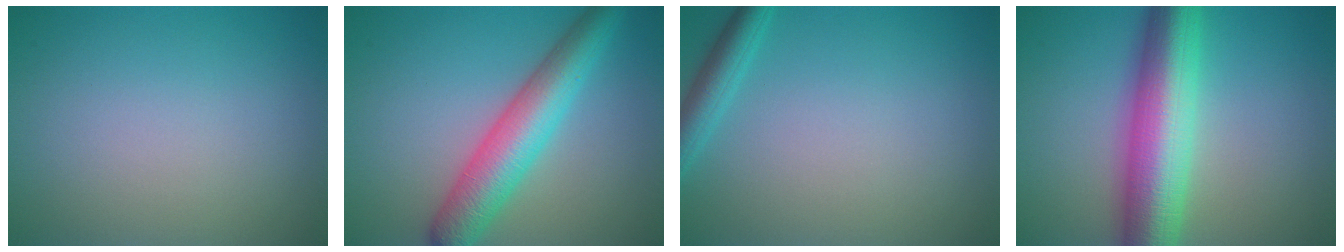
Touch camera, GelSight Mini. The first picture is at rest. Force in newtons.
{"total": 6.5, "press": 6.5, "slide": 0.2}
{"total": 2.5, "press": 2.5, "slide": 0.1}
{"total": 9.9, "press": 9.9, "slide": 0.1}